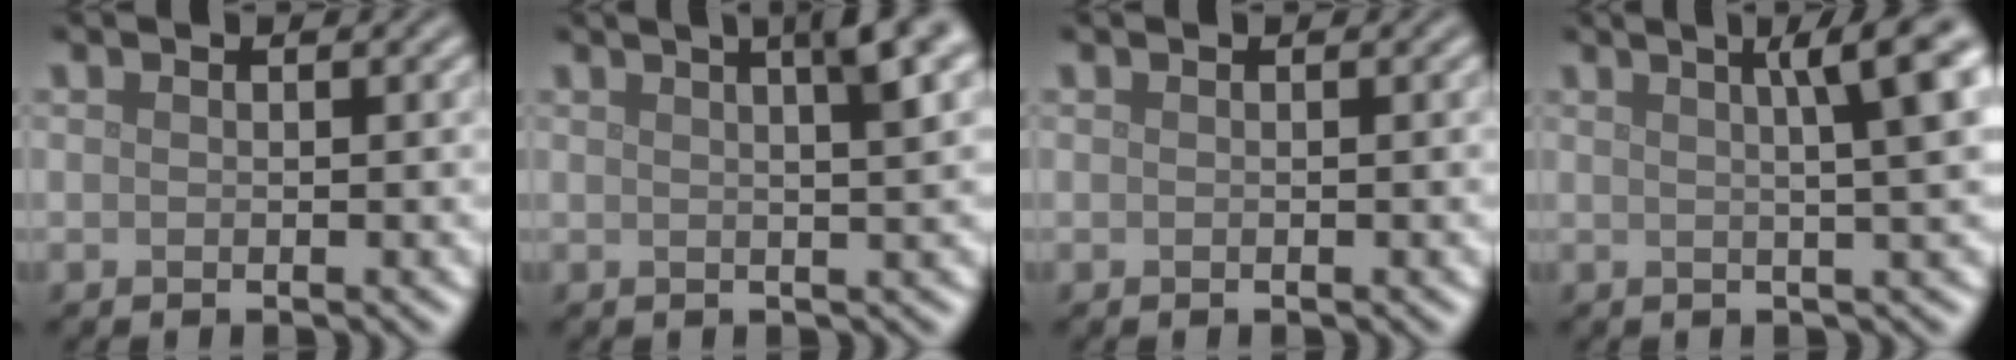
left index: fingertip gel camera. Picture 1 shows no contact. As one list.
[{"total": 5.8, "force": [2.7, 1.6, 4.9], "torque": [-0.039, 0.027, 0.015]}, {"total": 0.0}, {"total": 7.7, "force": [2.8, 2.0, 6.9], "torque": [-0.050, 0.035, 0.018]}]